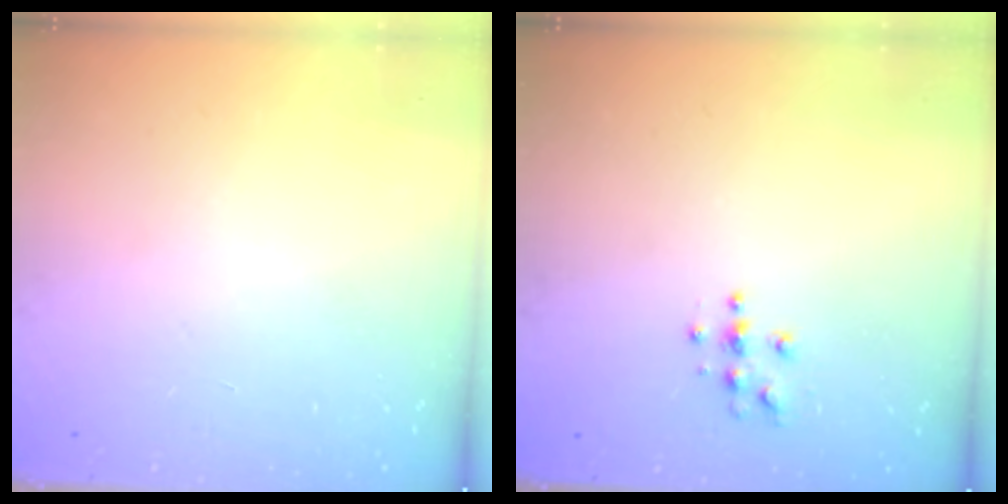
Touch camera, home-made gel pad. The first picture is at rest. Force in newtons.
{"total": 4.0, "press": 4.0, "slide": 0.3}